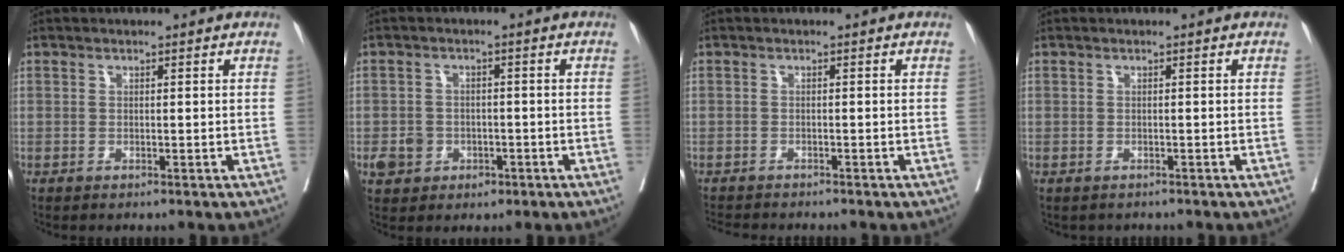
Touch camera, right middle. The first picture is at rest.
{"total": 4.4, "force": [-1.7, 3.8, 1.4], "torque": [-0.020, 0.007, -0.015]}
{"total": 4.5, "force": [-4.2, 0.5, 1.3], "torque": [-0.014, -0.010, -0.067]}
{"total": 1.3, "force": [-1.1, 0.7, 0.1], "torque": [-0.010, -0.001, -0.016]}